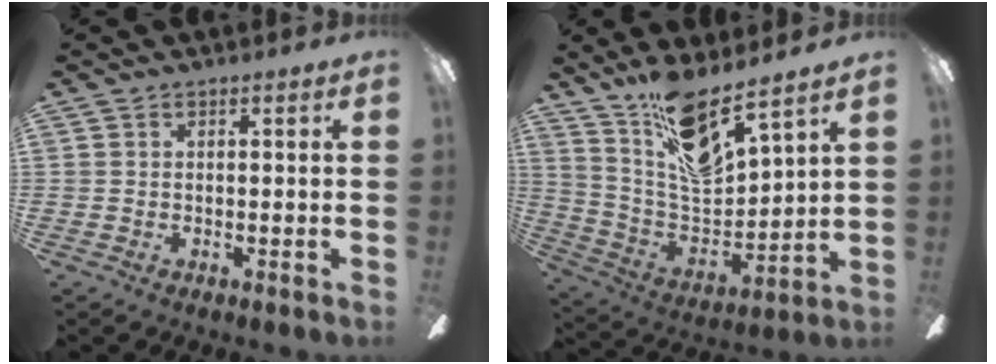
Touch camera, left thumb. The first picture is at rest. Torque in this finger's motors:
{"motor_torque": [1.78, 0.14, 1.45, -1.22, 0.38]}